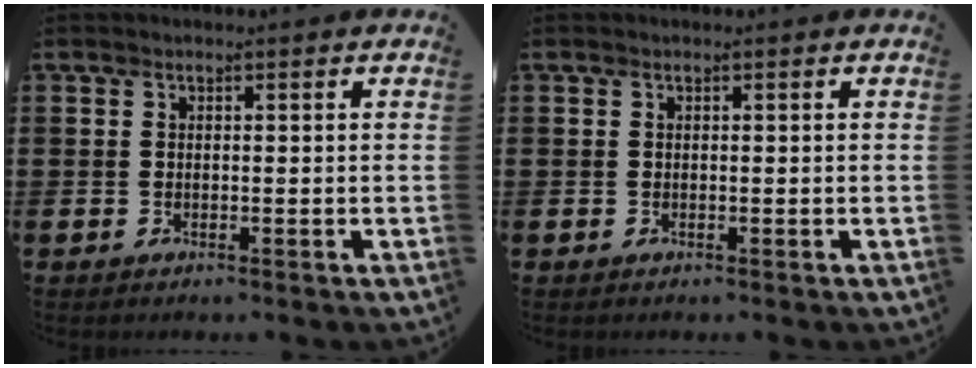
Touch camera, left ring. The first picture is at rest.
{"total": 0.0}